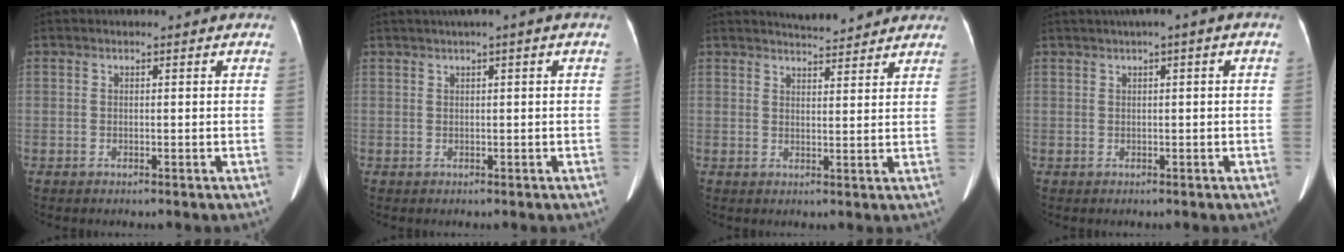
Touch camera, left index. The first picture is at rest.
{"total": 2.2, "force": [0.9, -0.2, 2.0], "torque": [-0.038, 0.013, 0.019]}
{"total": 6.7, "force": [6.4, 0.9, 1.8], "torque": [-0.028, 0.011, 0.079]}
{"total": 2.4, "force": [0.7, 0.0, 2.3], "torque": [-0.039, 0.014, 0.013]}